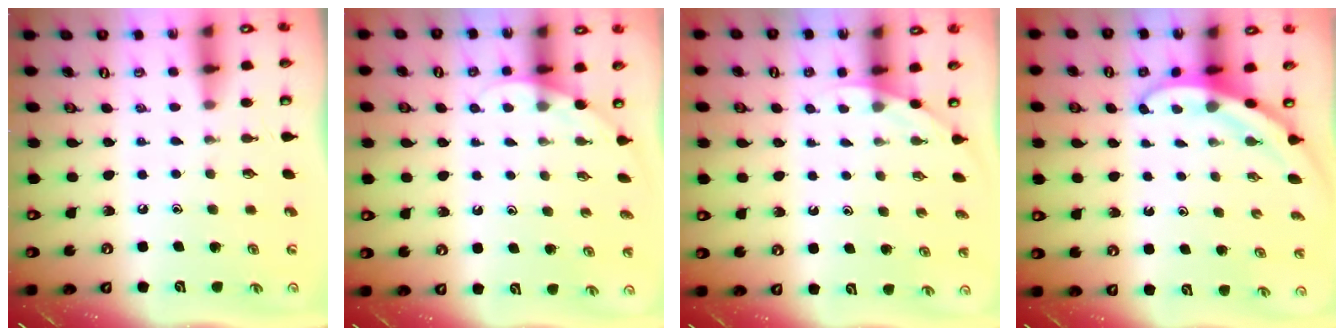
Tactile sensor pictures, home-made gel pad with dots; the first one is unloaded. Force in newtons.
{"total": 2.8, "press": 2.8, "slide": 0.1}
{"total": 2.6, "press": 2.6, "slide": 0.1}
{"total": 3.3, "press": 3.3, "slide": 0.1}